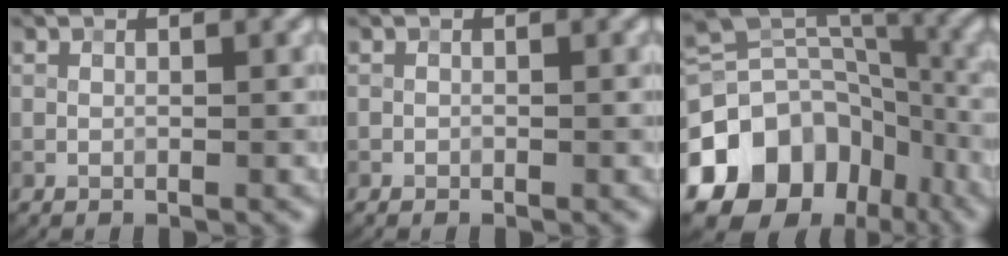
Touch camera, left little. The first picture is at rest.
{"total": 0.0}
{"total": 15.4, "force": [-7.9, 11.7, 6.2], "torque": [-0.150, 0.001, -0.122]}